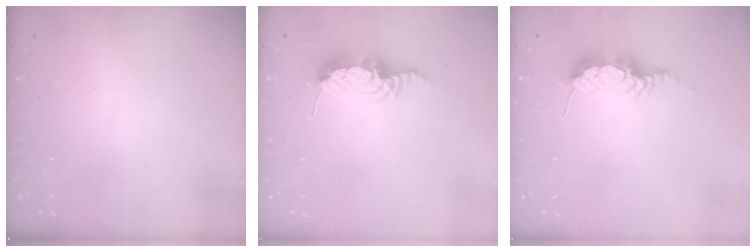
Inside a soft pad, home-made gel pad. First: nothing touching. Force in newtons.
{"total": 9.7, "press": 9.7, "slide": 1.1}
{"total": 8.0, "press": 7.9, "slide": 0.9}